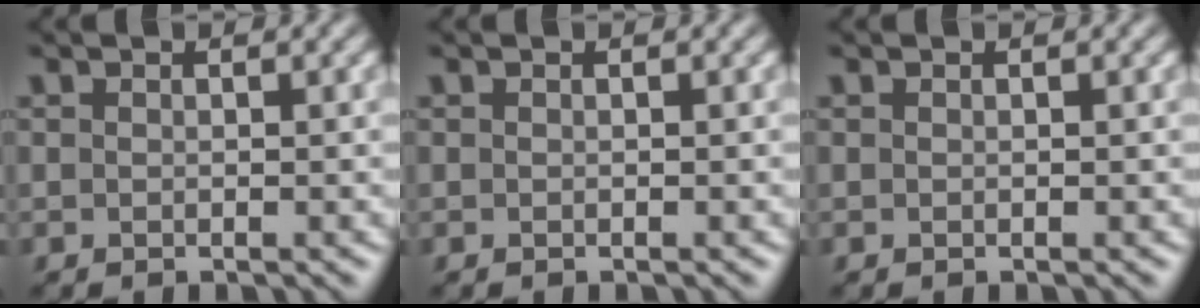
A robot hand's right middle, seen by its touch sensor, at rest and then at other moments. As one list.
[{"total": 0.0}, {"total": 0.0}]